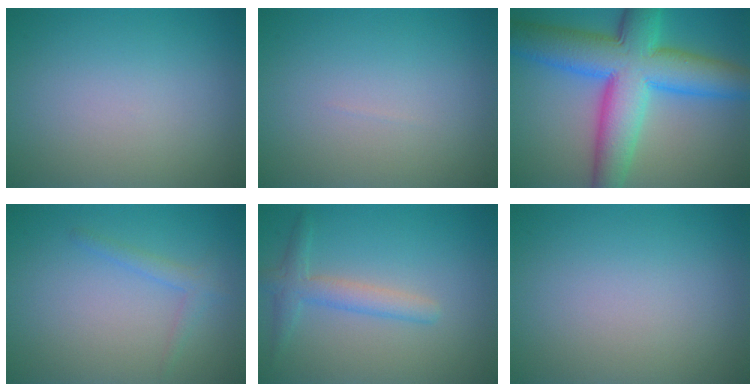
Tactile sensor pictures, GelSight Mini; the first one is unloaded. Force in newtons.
{"total": 0.0}
{"total": 12.0, "press": 12.0, "slide": 0.1}
{"total": 1.4, "press": 1.4, "slide": 0.1}
{"total": 2.5, "press": 2.5, "slide": 0.1}
{"total": 0.0}